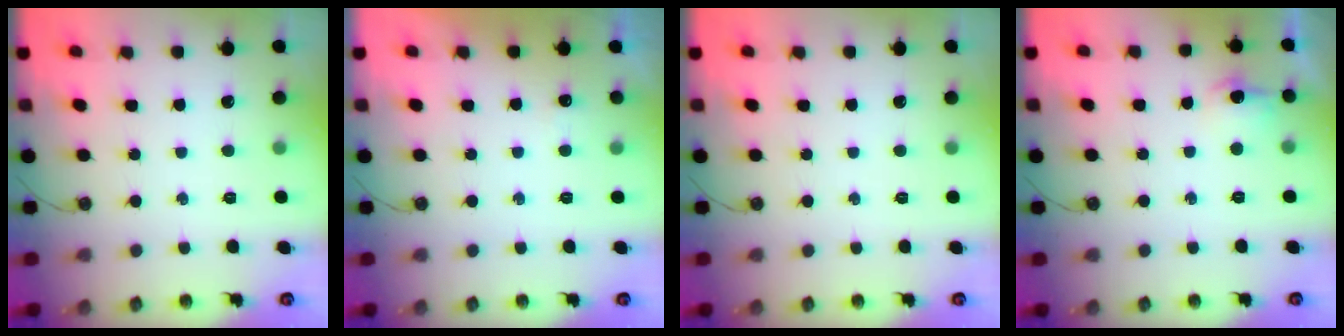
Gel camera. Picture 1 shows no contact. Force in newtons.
{"total": 3.3, "press": 3.2, "slide": 0.7}
{"total": 0.0}
{"total": 7.5, "press": 7.4, "slide": 0.7}